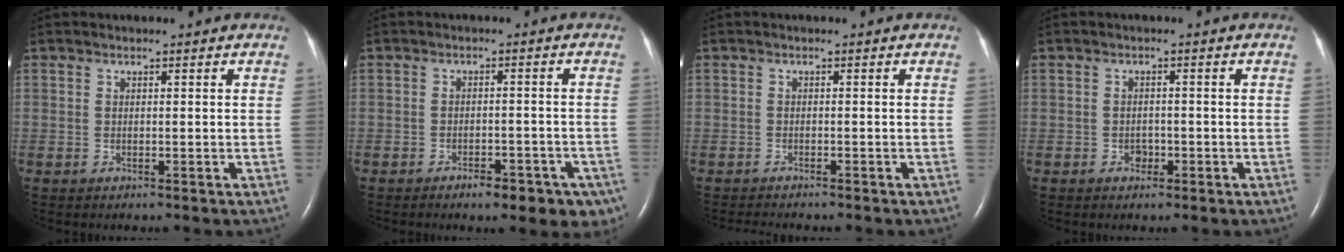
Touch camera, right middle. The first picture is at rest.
{"total": 6.9, "force": [-4.7, 2.9, 4.1], "torque": [-0.038, 0.007, -0.062]}
{"total": 3.8, "force": [-3.5, 0.3, 1.4], "torque": [-0.020, -0.010, -0.049]}
{"total": 1.5, "force": [-0.8, 1.1, 0.7], "torque": [-0.009, 0.005, -0.012]}